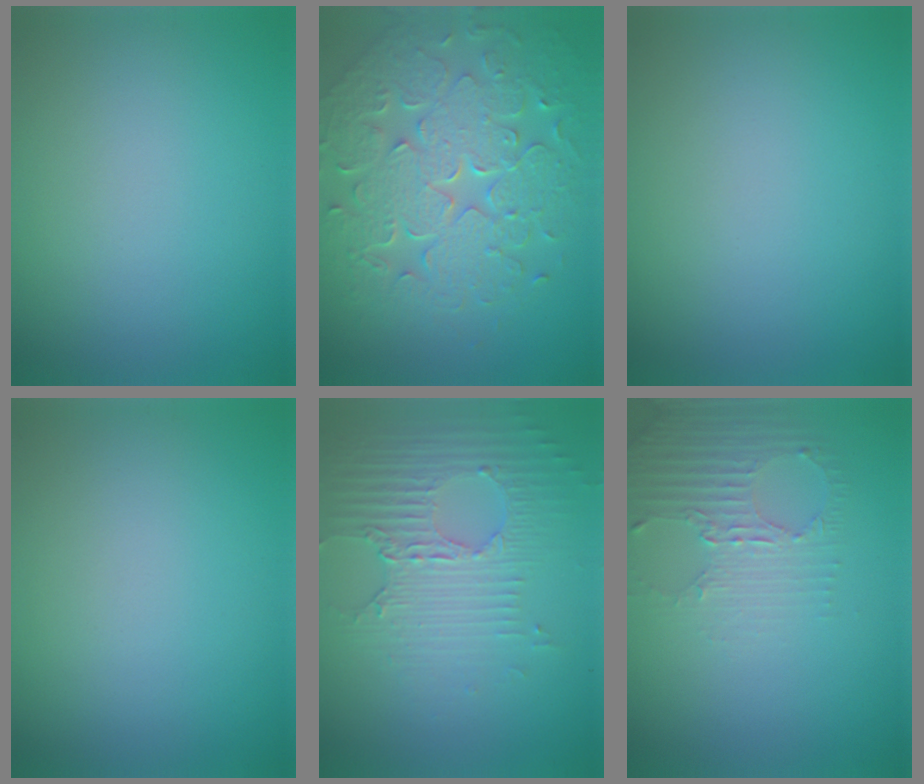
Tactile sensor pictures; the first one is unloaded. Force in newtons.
{"total": 8.7, "press": 6.3, "slide": 6.1}
{"total": 0.0}
{"total": 0.0}
{"total": 5.2, "press": 3.4, "slide": 3.9}
{"total": 2.6, "press": 1.9, "slide": 1.9}